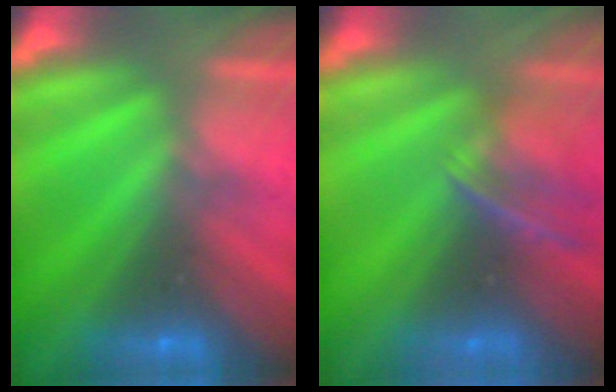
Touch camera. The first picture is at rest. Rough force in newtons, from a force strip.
{"total": 6.9}